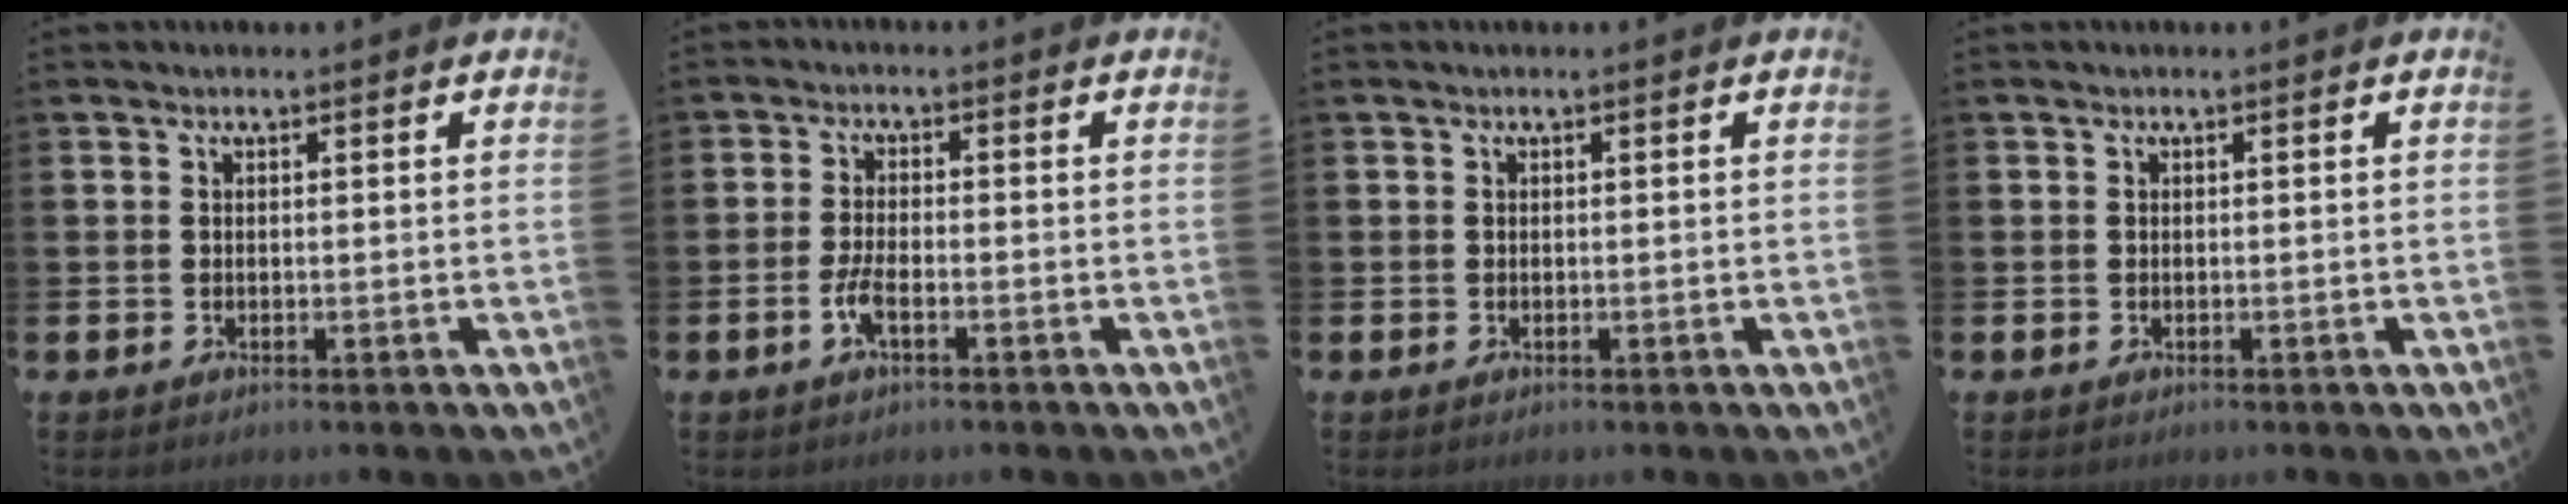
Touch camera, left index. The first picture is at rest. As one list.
[{"total": 3.0, "force": [-1.3, 0.9, 2.5], "torque": [-0.066, 0.003, -0.027]}, {"total": 0.0}, {"total": 0.0}]